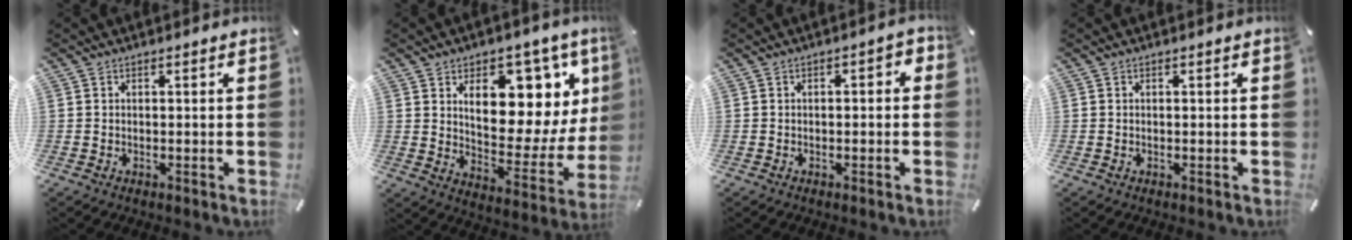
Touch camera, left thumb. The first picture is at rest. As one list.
[{"total": 16.2, "force": [8.5, 9.2, 10.2], "torque": [-0.129, -0.084, 0.145]}, {"total": 2.1, "force": [-0.8, 1.0, 1.6], "torque": [-0.027, 0.008, -0.016]}, {"total": 0.0}]